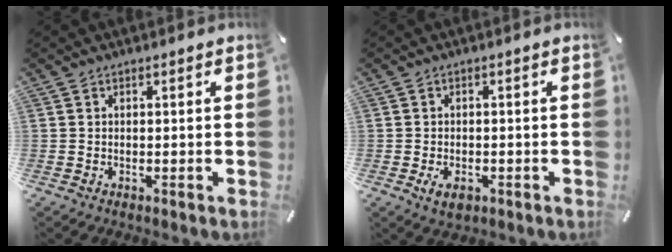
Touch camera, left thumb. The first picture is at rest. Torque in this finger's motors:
{"motor_torque": [0.12, 1.09, 0.20, 0.07, 0.12]}